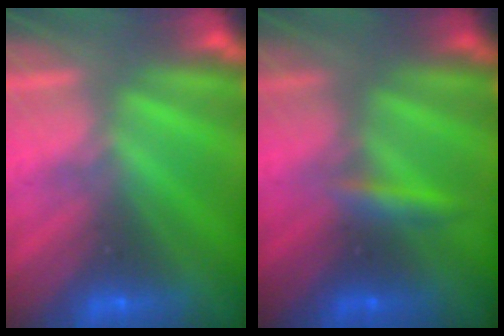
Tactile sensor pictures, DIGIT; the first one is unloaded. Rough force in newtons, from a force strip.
{"total": 2.5}